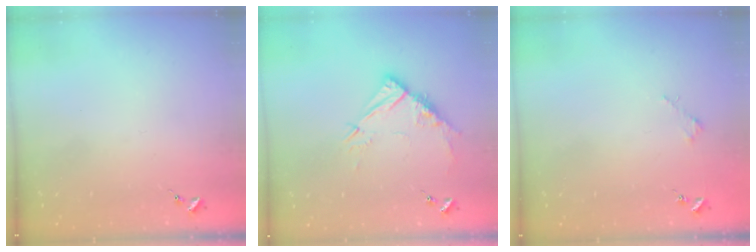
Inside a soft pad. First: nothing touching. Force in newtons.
{"total": 10.7, "press": 10.7, "slide": 0.9}
{"total": 1.8, "press": 1.8, "slide": 0.2}